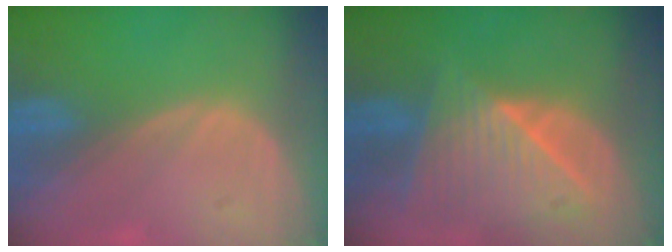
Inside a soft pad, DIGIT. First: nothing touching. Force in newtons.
{"total": 9.1, "press": 8.1, "slide": 4.1}